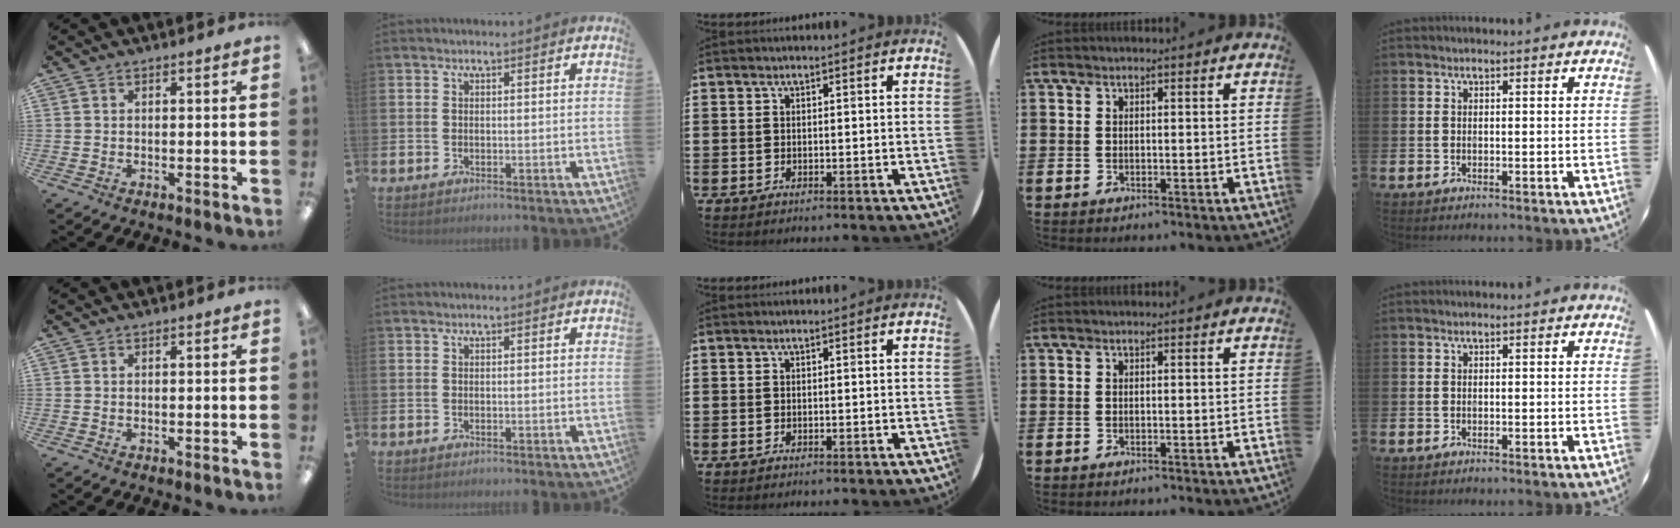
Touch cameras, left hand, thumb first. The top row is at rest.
{}